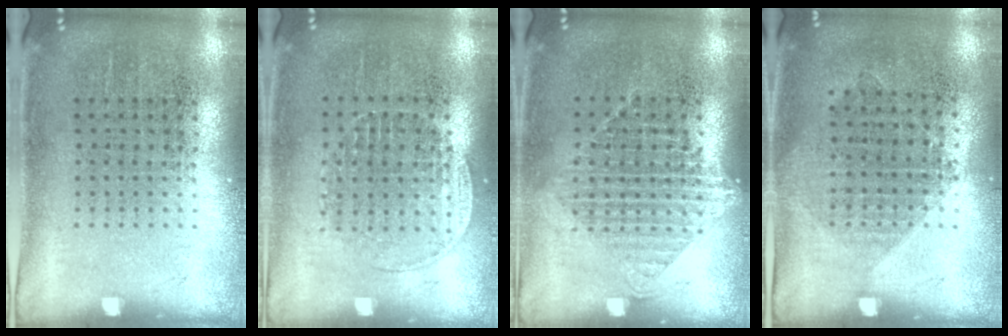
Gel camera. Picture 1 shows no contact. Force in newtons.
{"total": 1.2, "press": 1.1, "slide": 0.5}
{"total": 1.1, "press": 1.0, "slide": 0.5}
{"total": 1.1, "press": 0.9, "slide": 0.5}